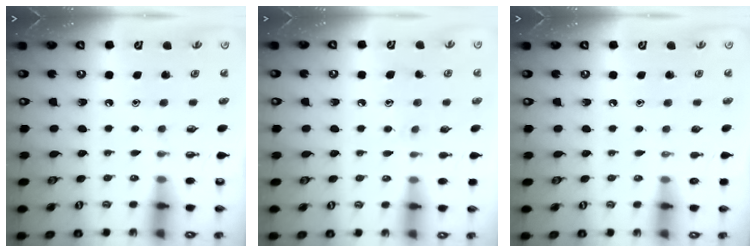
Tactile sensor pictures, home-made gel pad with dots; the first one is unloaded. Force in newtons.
{"total": 6.4, "press": 6.4, "slide": 0.4}
{"total": 0.0}